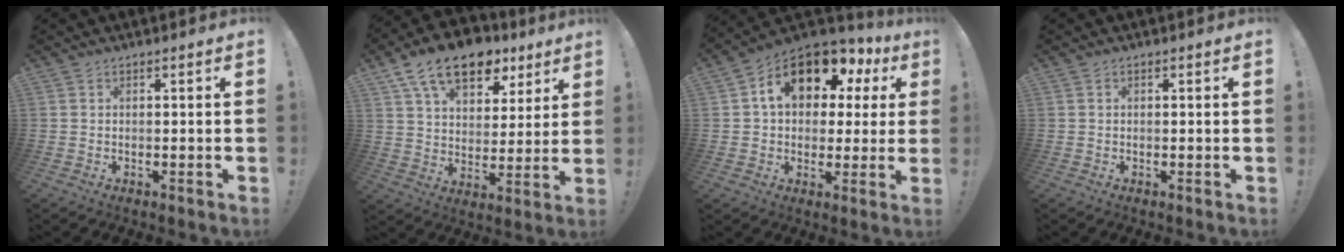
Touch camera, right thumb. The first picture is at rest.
{"total": 16.7, "force": [10.2, 9.5, 9.2], "torque": [-0.150, -0.057, 0.183]}
{"total": 15.3, "force": [7.1, 9.1, 10.1], "torque": [-0.166, -0.030, 0.121]}
{"total": 0.0}